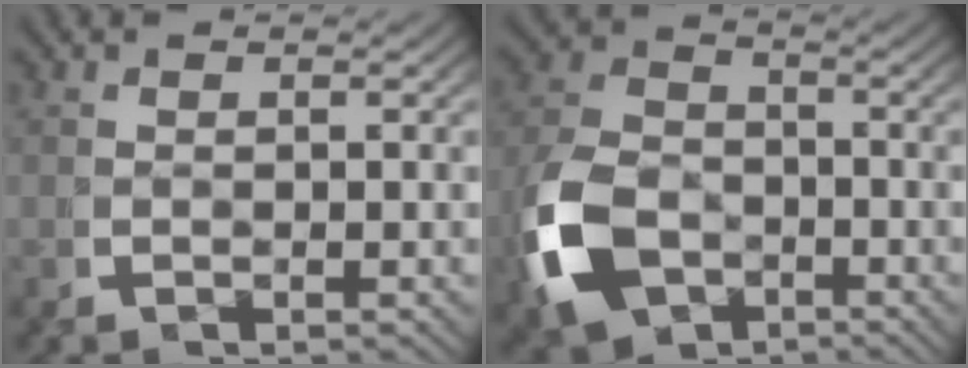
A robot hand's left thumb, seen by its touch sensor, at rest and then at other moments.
{"total": 9.4, "force": [-3.0, 7.1, 5.4], "torque": [-0.136, -0.039, -0.036]}